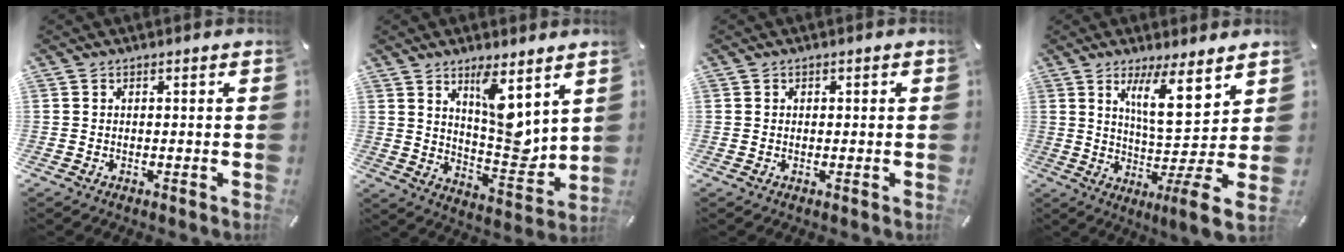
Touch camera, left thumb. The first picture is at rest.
{"total": 11.6, "force": [6.7, 4.4, 8.3], "torque": [-0.099, -0.060, 0.116]}
{"total": 0.7, "force": [0.1, 0.7, 0.1], "torque": [-0.002, 0.006, -0.001]}
{"total": 14.0, "force": [4.8, 0.2, 13.1], "torque": [-0.217, -0.054, 0.065]}